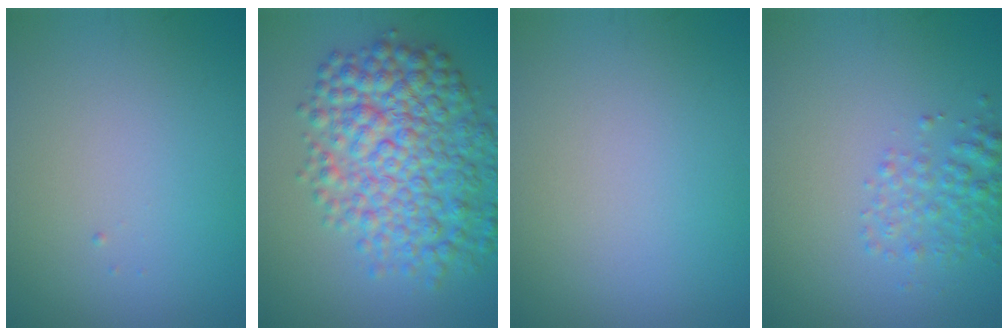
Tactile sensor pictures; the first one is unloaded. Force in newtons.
{"total": 8.9, "press": 8.9, "slide": 0.2}
{"total": 0.0}
{"total": 2.5, "press": 2.5, "slide": 0.1}